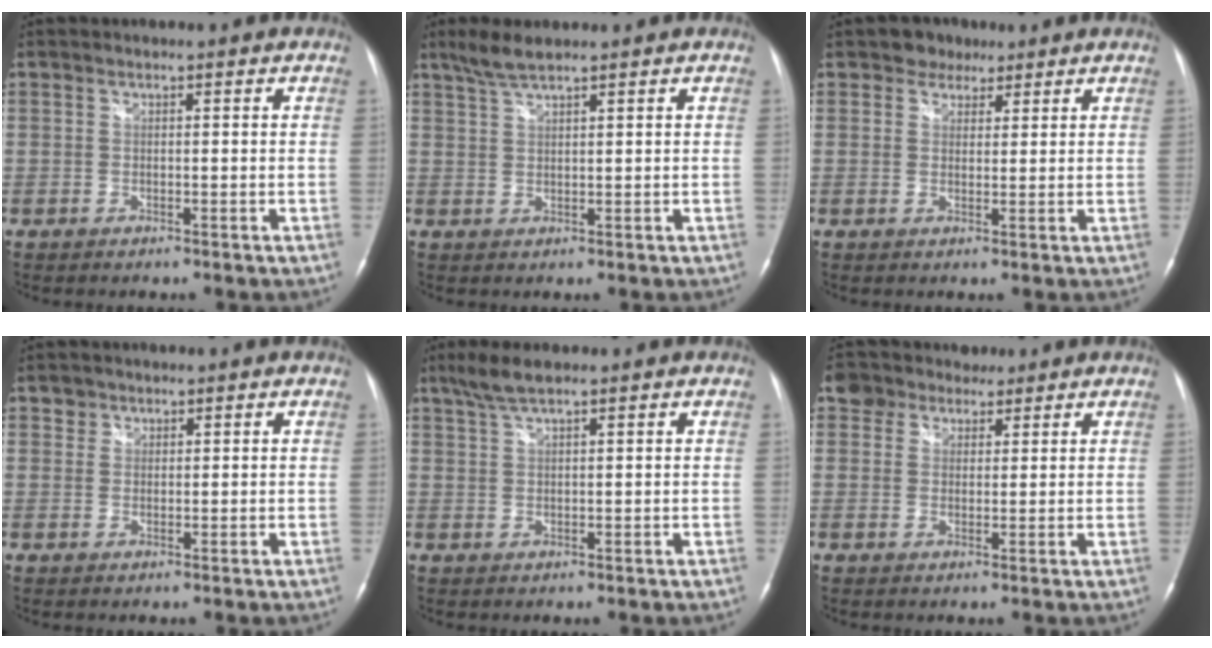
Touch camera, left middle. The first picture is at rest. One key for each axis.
{"total": 3.0, "fx": 2.5, "fy": 0.2, "fz": 1.6, "tx": -0.041, "ty": 0.008, "tz": 0.054}
{"total": 3.5, "fx": 2.3, "fy": 2.6, "fz": 0.5, "tx": -0.008, "ty": 0.010, "tz": 0.033}
{"total": 1.7, "fx": 1.0, "fy": 1.4, "fz": 0.0, "tx": 0.010, "ty": 0.002, "tz": 0.010}
{"total": 3.8, "fx": 2.9, "fy": 0.5, "fz": 2.4, "tx": -0.057, "ty": 0.011, "tz": 0.060}
{"total": 5.2, "fx": 3.6, "fy": 3.7, "fz": 0.7, "tx": -0.019, "ty": 0.031, "tz": 0.064}